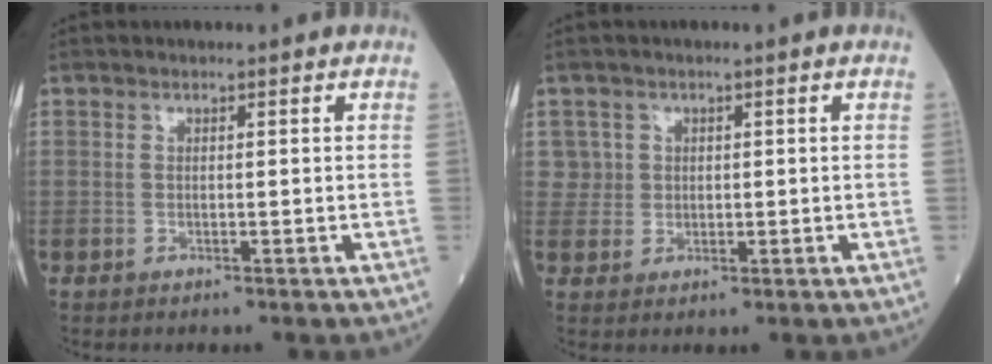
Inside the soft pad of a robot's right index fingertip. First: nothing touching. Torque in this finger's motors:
{"motor_torque": [-0.22, 0.15, -0.03, -0.01]}